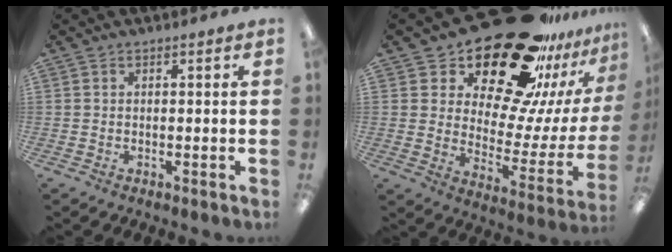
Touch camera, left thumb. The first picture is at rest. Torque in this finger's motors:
{"motor_torque": [2.06, 2.19, 1.38, -1.39, 0.25]}